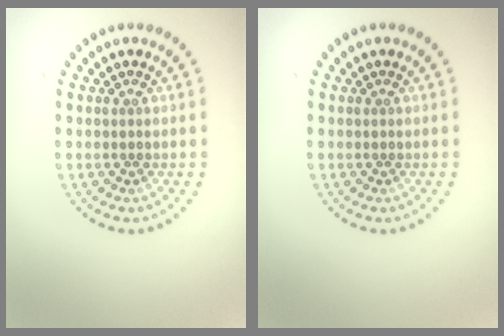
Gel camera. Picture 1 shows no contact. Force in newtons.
{"total": 0.0}